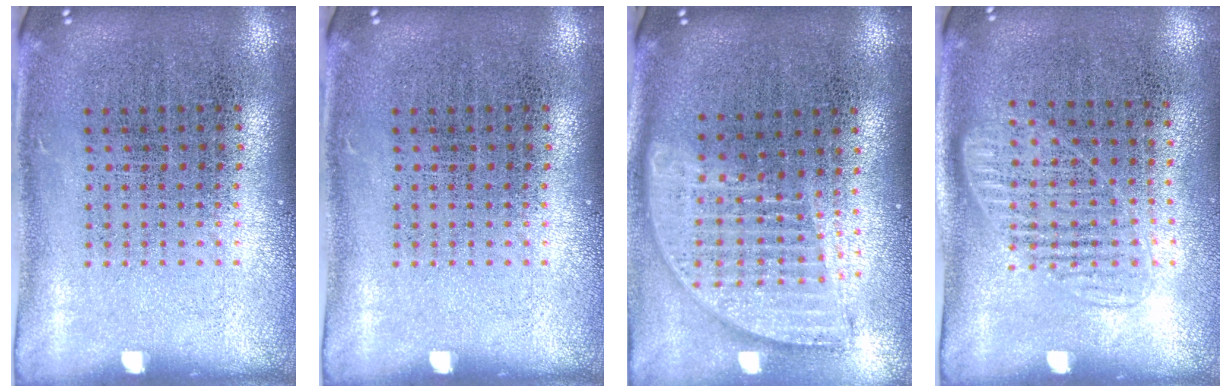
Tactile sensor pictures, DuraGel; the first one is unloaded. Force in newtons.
{"total": 0.0}
{"total": 1.8, "press": 1.5, "slide": 1.0}
{"total": 1.2, "press": 1.0, "slide": 0.6}